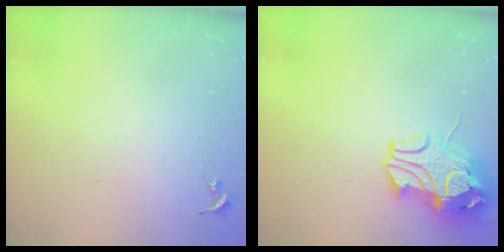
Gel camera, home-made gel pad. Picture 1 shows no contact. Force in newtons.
{"total": 13.3, "press": 13.1, "slide": 2.0}